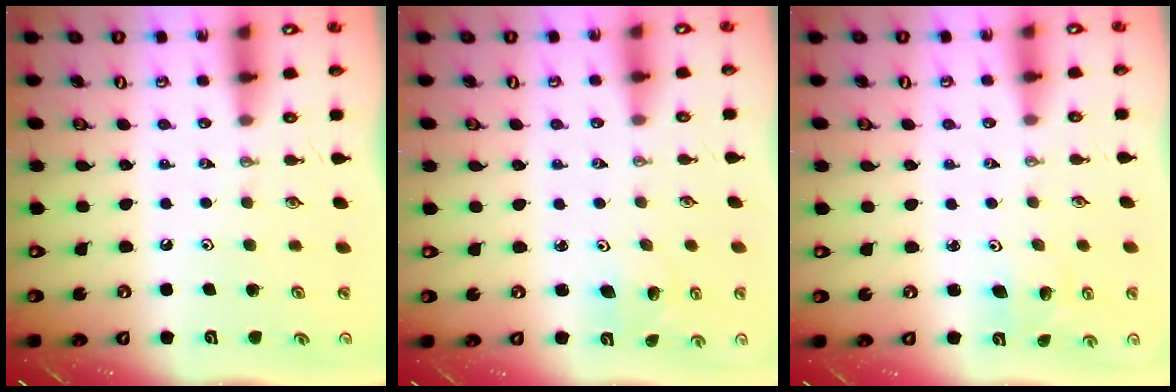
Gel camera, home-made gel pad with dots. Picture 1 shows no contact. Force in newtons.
{"total": 3.8, "press": 3.8, "slide": 0.2}
{"total": 3.8, "press": 3.8, "slide": 0.2}